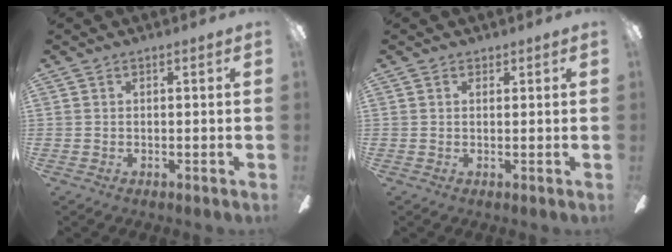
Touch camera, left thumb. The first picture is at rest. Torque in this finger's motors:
{"motor_torque": [-0.08, -0.12, 0.34, -0.33, -0.03]}